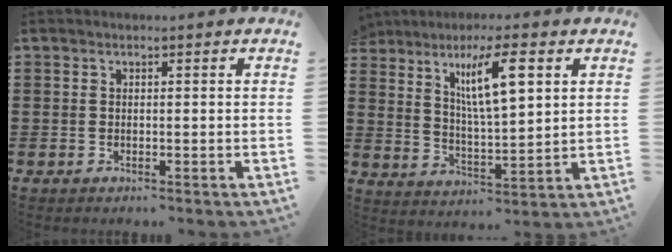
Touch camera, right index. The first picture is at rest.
{"total": 8.7, "force": [4.3, 2.0, 7.3], "torque": [-0.143, 0.004, 0.072]}